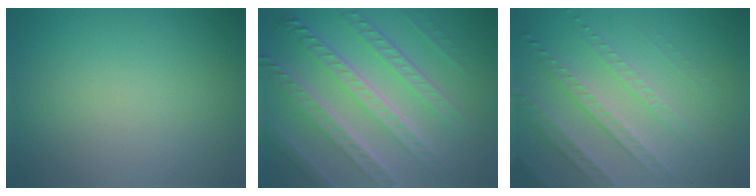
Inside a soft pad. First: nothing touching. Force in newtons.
{"total": 8.9, "press": 6.4, "slide": 6.3}
{"total": 3.8, "press": 3.4, "slide": 1.5}